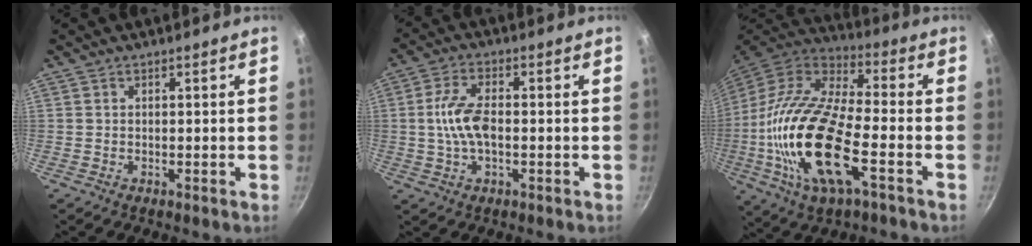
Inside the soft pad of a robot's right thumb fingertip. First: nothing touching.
{"total": 7.9, "force": [-0.2, 3.8, 6.9], "torque": [-0.148, 0.014, -0.007]}
{"total": 25.3, "force": [-6.9, 9.8, 22.3], "torque": [-0.490, 0.008, -0.124]}